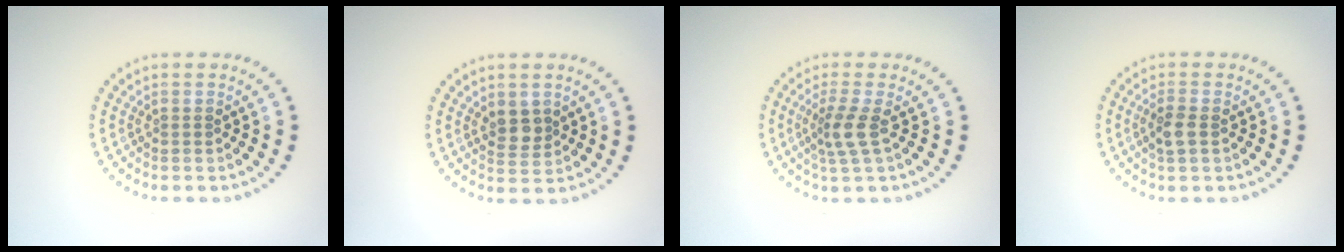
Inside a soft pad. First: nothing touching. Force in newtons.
{"total": 1.9, "press": 1.8, "slide": 0.7}
{"total": 2.3, "press": 1.8, "slide": 1.5}
{"total": 1.9, "press": 1.8, "slide": 0.6}